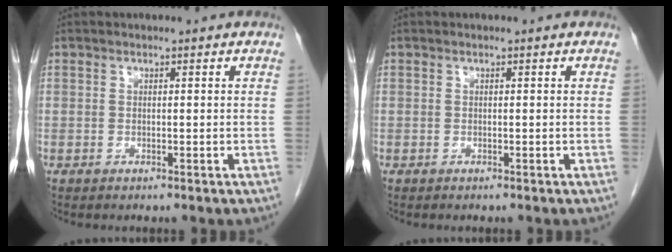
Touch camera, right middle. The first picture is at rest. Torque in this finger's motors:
{"motor_torque": [-0.20, -0.09, -0.02, -0.01]}